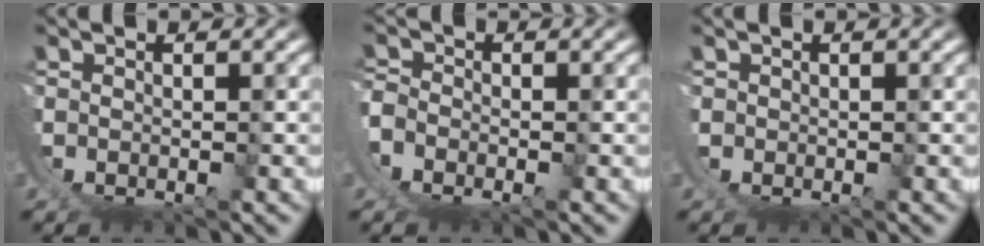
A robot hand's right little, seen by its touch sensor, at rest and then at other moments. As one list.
[{"total": 4.2, "force": [0.2, 3.8, 1.9], "torque": [-0.065, -0.017, 0.003]}, {"total": 0.9, "force": [0.1, 0.6, -0.6], "torque": [0.009, 0.002, -0.001]}]